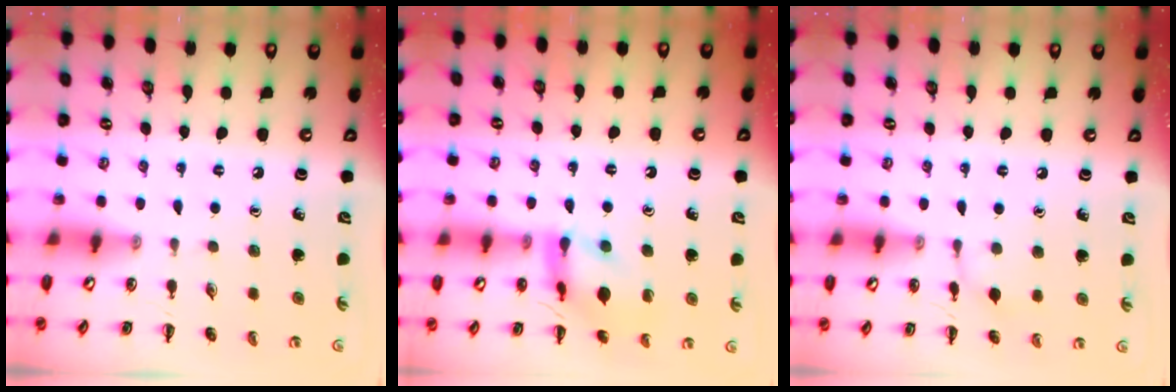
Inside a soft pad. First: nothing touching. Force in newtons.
{"total": 12.1, "press": 12.0, "slide": 1.1}
{"total": 5.2, "press": 4.8, "slide": 2.0}